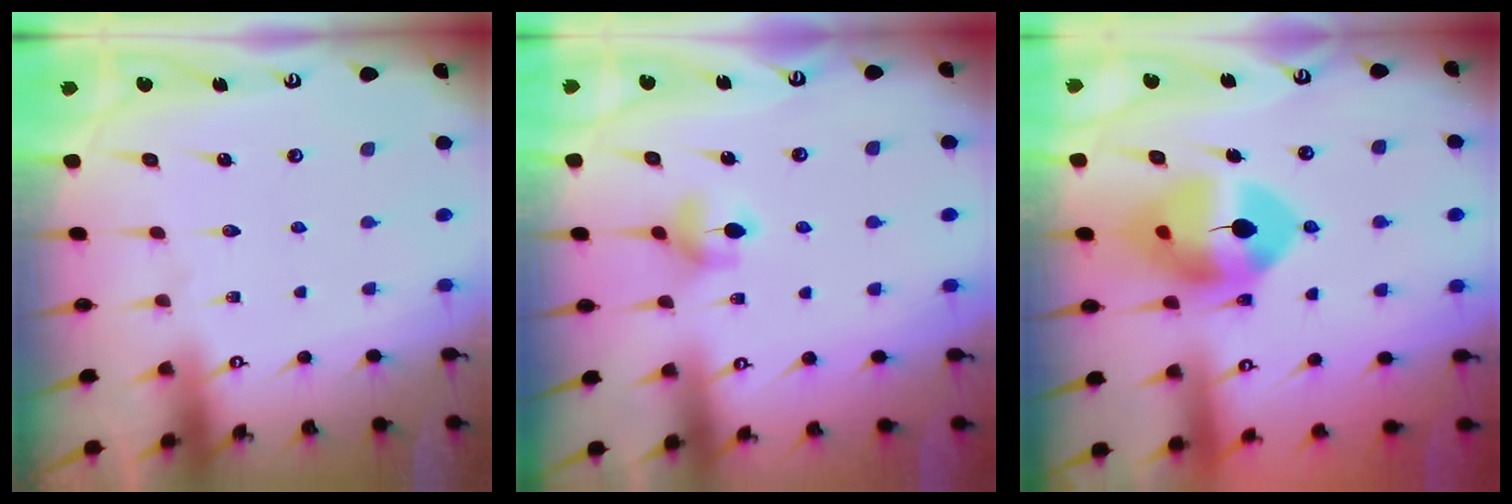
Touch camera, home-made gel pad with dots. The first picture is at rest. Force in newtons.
{"total": 5.4, "press": 5.4, "slide": 0.9}
{"total": 11.6, "press": 11.4, "slide": 1.9}